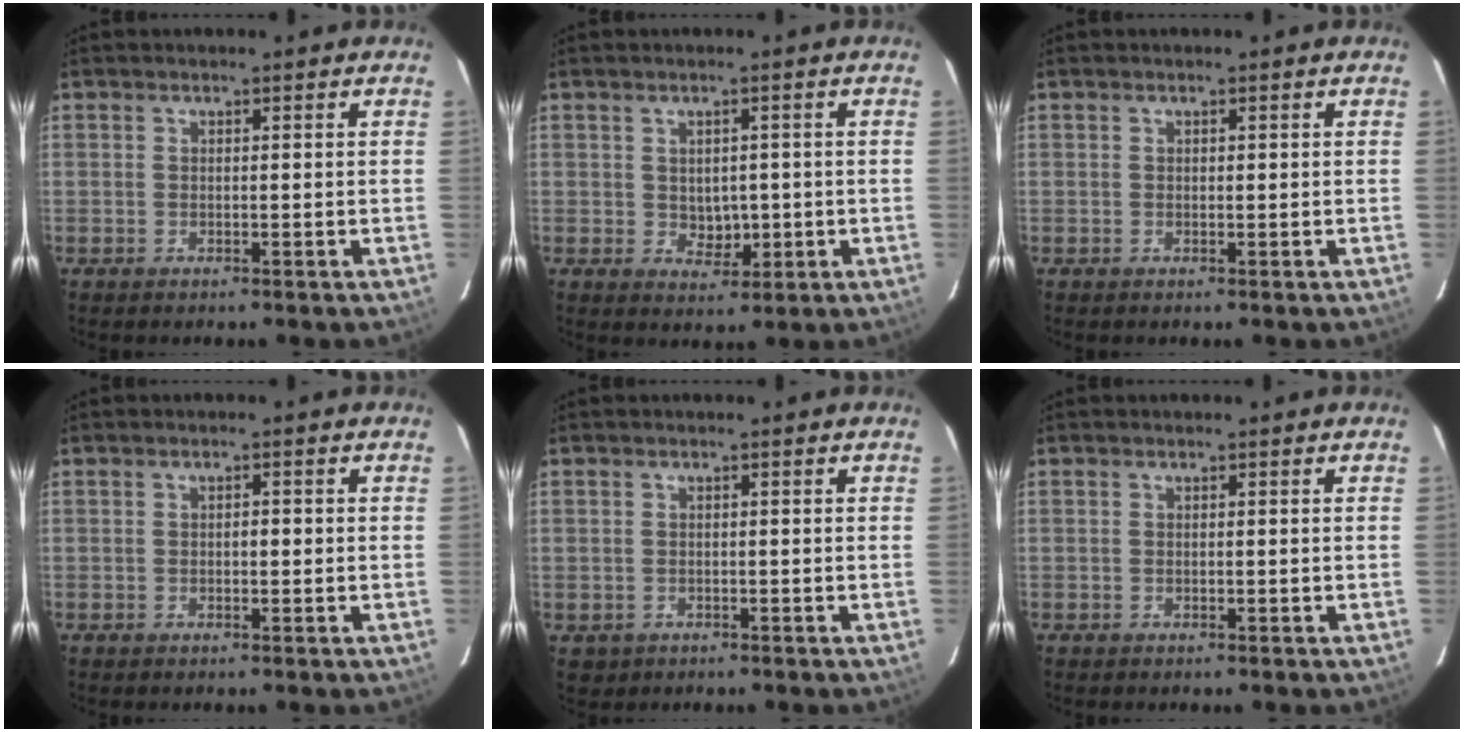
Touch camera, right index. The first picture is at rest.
{"total": 3.6, "force": [-0.2, 2.6, 2.4], "torque": [-0.029, -0.002, 0.008]}
{"total": 0.0}
{"total": 1.0, "force": [-0.1, 0.4, 0.9], "torque": [-0.014, 0.003, -0.003]}
{"total": 2.4, "force": [-0.6, 2.3, 0.1], "torque": [-0.001, 0.005, -0.003]}
{"total": 0.0}